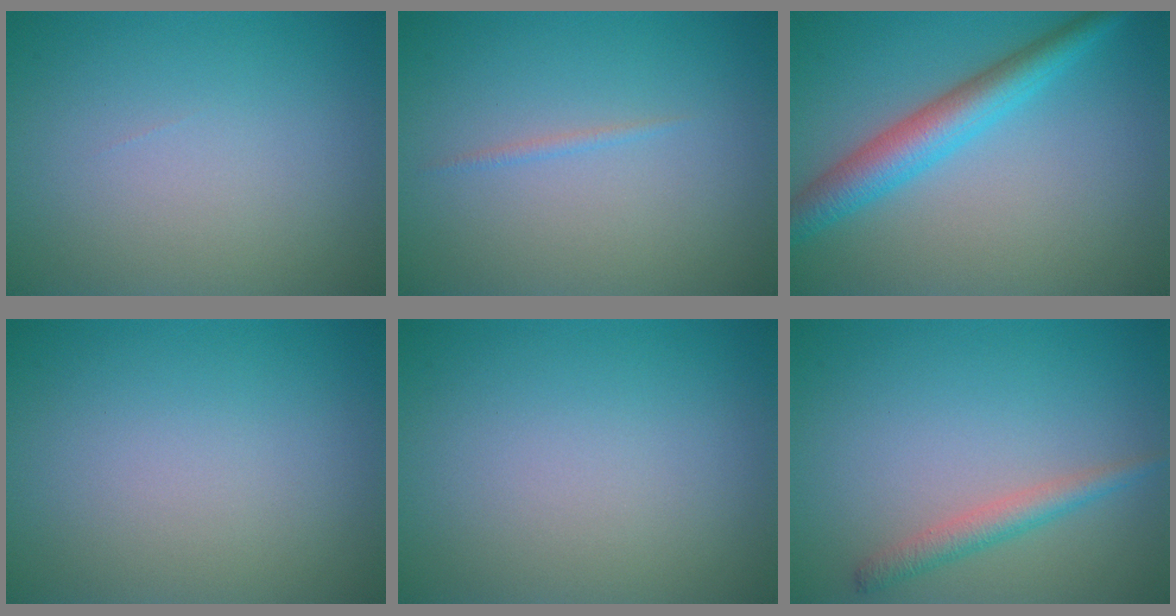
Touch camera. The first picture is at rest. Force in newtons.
{"total": 0.5, "press": 0.5, "slide": 0.1}
{"total": 4.9, "press": 4.9, "slide": 0.1}
{"total": 0.0}
{"total": 0.0}
{"total": 2.2, "press": 2.2, "slide": 0.0}